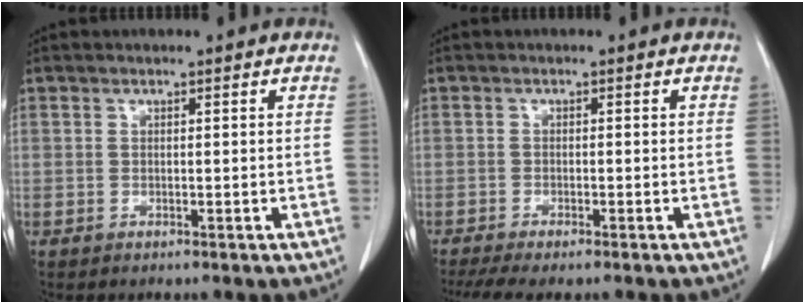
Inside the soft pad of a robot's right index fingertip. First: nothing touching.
{"total": 5.5, "force": [-4.4, 0.8, 3.2], "torque": [-0.052, -0.010, -0.072]}